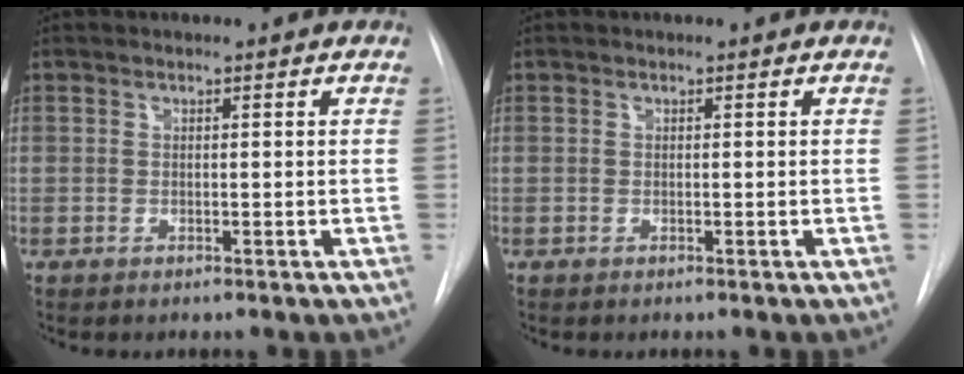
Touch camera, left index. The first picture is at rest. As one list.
[{"total": 0.0}]